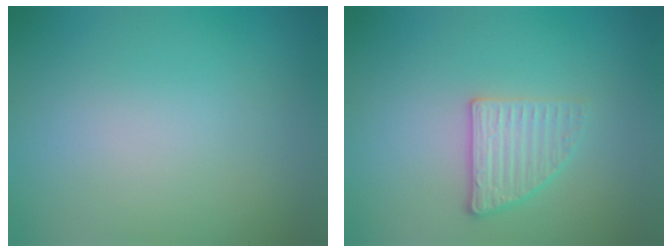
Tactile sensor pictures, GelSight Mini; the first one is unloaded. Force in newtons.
{"total": 2.6, "press": 2.3, "slide": 1.3}